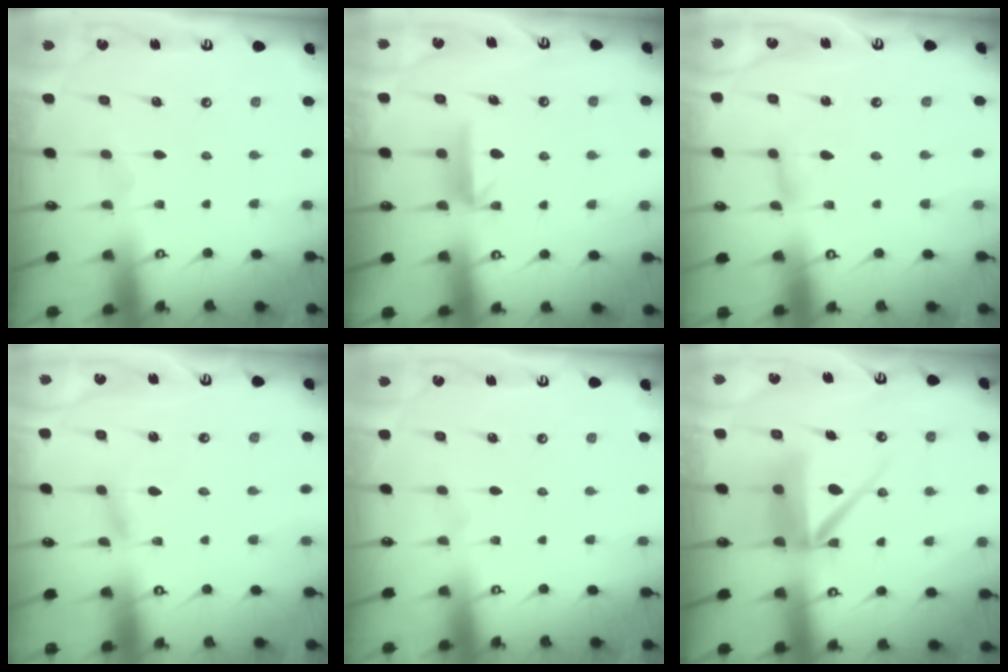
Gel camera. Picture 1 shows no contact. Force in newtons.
{"total": 6.8, "press": 6.8, "slide": 0.3}
{"total": 2.7, "press": 2.6, "slide": 0.2}
{"total": 1.6, "press": 1.6, "slide": 0.2}
{"total": 0.0}
{"total": 11.3, "press": 11.2, "slide": 1.6}